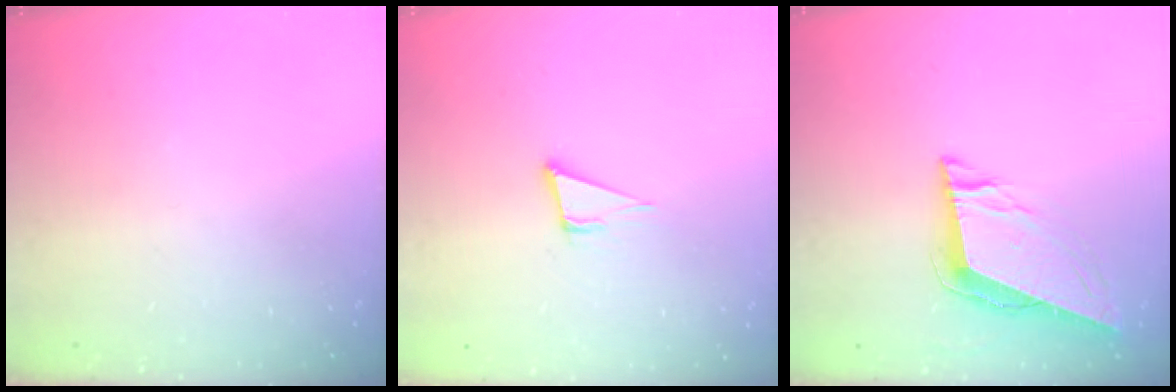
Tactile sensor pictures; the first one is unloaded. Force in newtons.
{"total": 5.4, "press": 4.4, "slide": 3.1}
{"total": 9.0, "press": 8.7, "slide": 2.5}